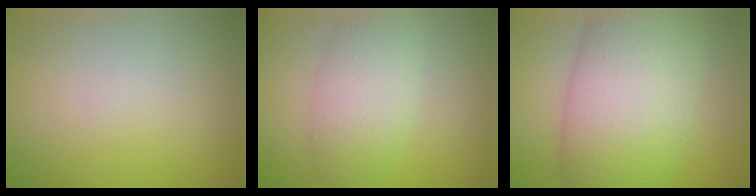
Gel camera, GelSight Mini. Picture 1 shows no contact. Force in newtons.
{"total": 4.3, "press": 4.3, "slide": 0.4}
{"total": 10.8, "press": 10.8, "slide": 0.2}